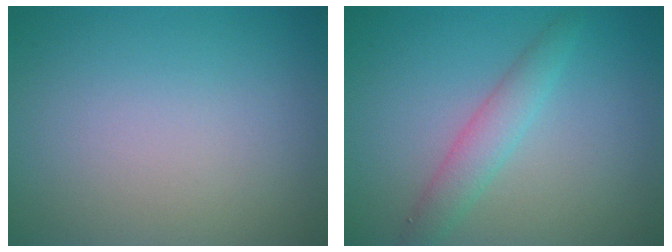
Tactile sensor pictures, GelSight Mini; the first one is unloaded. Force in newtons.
{"total": 2.7, "press": 2.6, "slide": 0.1}